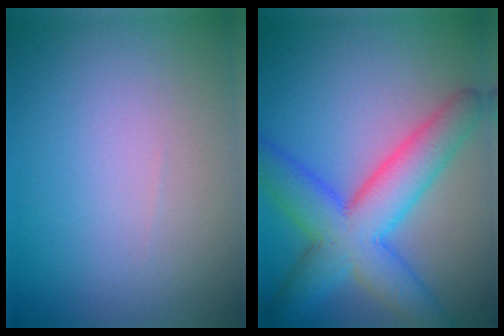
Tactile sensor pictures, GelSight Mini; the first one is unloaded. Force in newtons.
{"total": 8.0, "press": 8.0, "slide": 0.3}